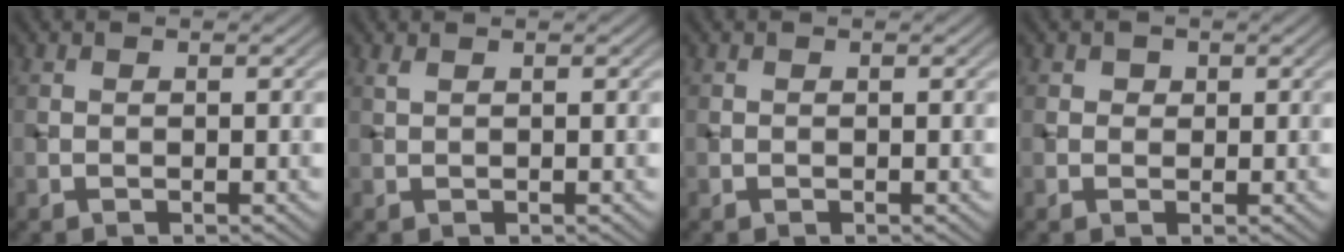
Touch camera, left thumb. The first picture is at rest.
{"total": 0.6, "force": [0.5, 0.1, 0.4], "torque": [-0.013, 0.006, 0.009]}
{"total": 0.0}
{"total": 1.1, "force": [0.4, 1.0, 0.3], "torque": [-0.003, -0.001, 0.004]}